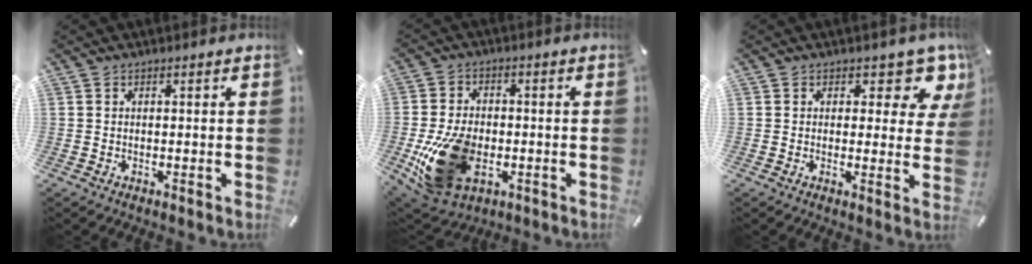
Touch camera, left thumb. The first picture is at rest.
{"total": 17.5, "force": [-4.2, 12.0, 12.0], "torque": [-0.236, 0.009, -0.066]}
{"total": 7.5, "force": [4.6, 4.1, 4.2], "torque": [-0.033, -0.037, 0.074]}